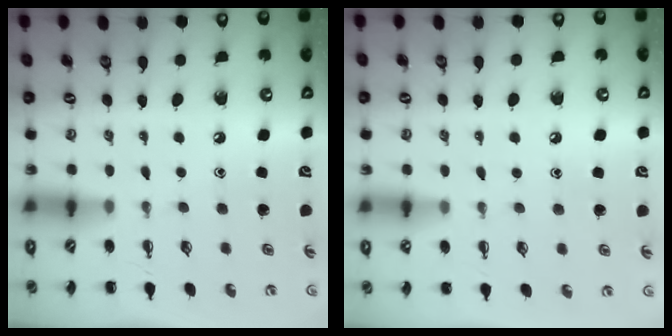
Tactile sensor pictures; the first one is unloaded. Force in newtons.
{"total": 6.2, "press": 6.0, "slide": 1.8}